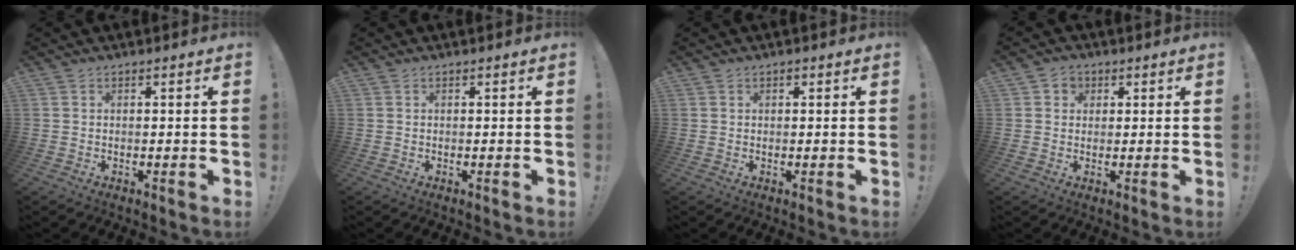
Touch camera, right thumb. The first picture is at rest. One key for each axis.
{"total": 0.0}
{"total": 0.0}
{"total": 3.2, "fx": 1.2, "fy": 2.8, "fz": 0.8, "tx": -0.005, "ty": -0.003, "tz": 0.019}